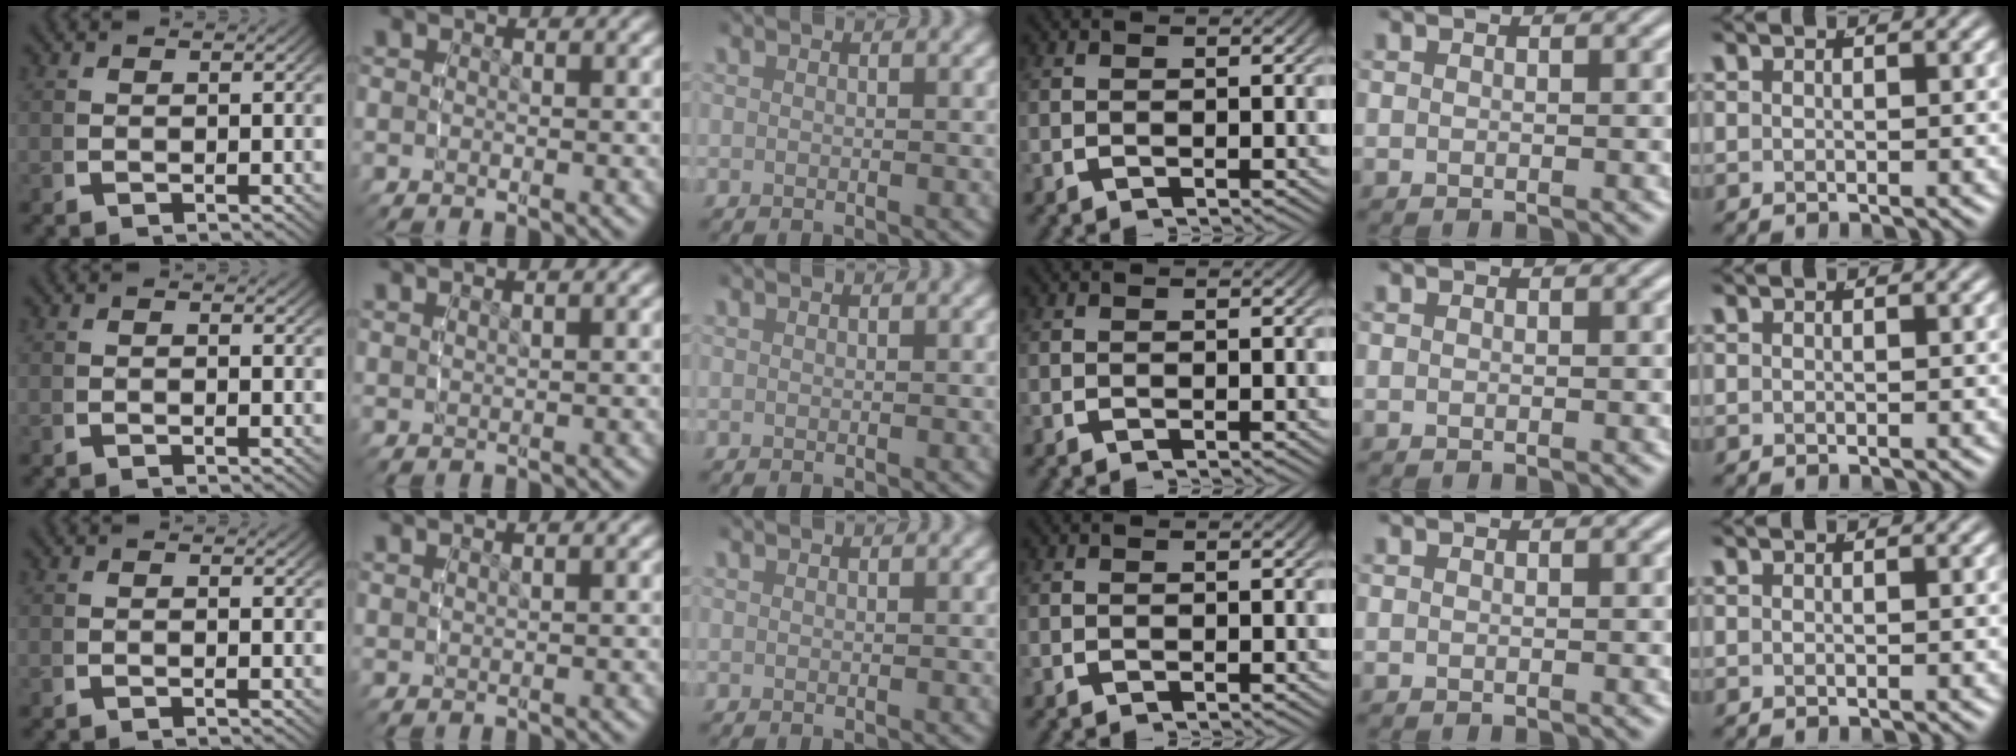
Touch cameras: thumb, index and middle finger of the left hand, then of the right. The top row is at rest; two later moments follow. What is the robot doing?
{"motion": "lift_and_place", "object": "toy banana"}